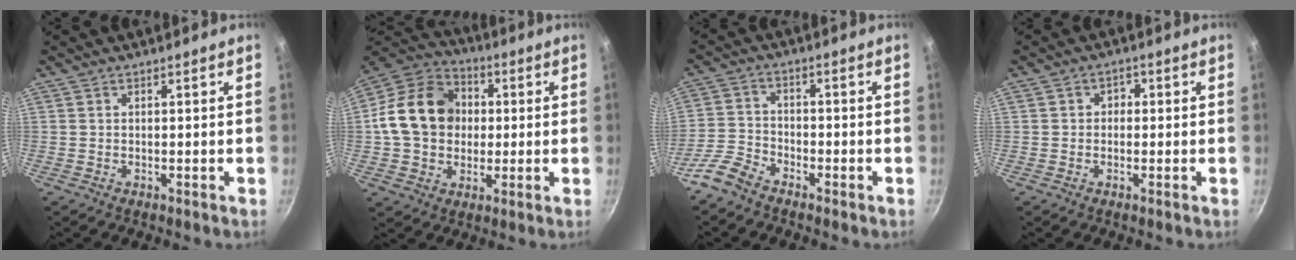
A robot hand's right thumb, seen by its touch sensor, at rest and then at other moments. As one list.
[{"total": 17.5, "force": [1.2, 14.2, 10.2], "torque": [-0.151, 0.028, 0.009]}, {"total": 5.7, "force": [-4.5, 2.9, 2.1], "torque": [-0.039, 0.035, -0.099]}, {"total": 2.1, "force": [-0.2, 1.9, 0.9], "torque": [-0.001, 0.007, -0.009]}]